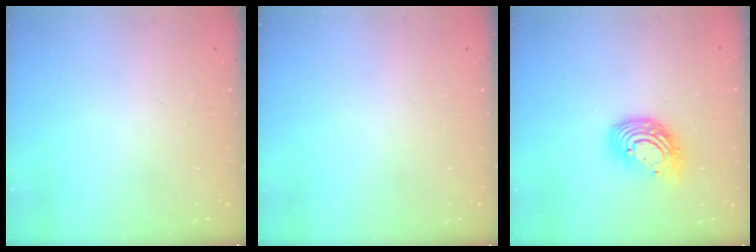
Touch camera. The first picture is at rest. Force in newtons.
{"total": 0.0}
{"total": 11.5, "press": 11.4, "slide": 0.9}